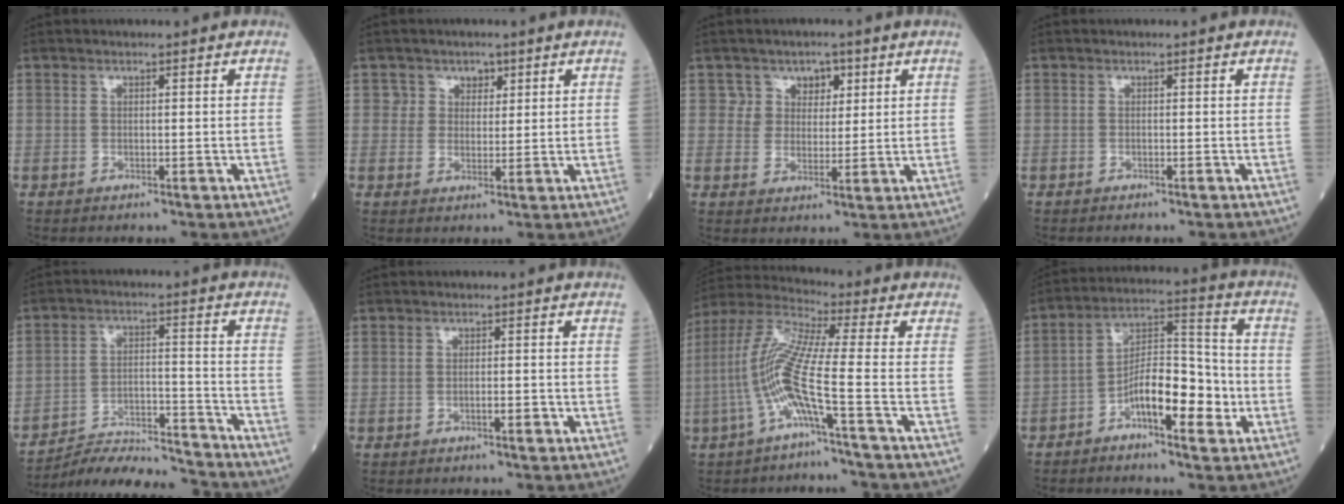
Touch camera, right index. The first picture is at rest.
{"total": 3.2, "force": [1.6, 2.8, 0.1], "torque": [0.018, -0.003, 0.019]}
{"total": 4.3, "force": [2.1, 3.7, 0.5], "torque": [0.010, 0.007, 0.031]}
{"total": 1.0, "force": [-0.8, 0.0, 0.5], "torque": [-0.005, -0.001, -0.007]}
{"total": 12.0, "force": [-11.9, -0.3, 1.7], "torque": [-0.029, 0.012, -0.204]}
{"total": 1.4, "force": [-0.7, 0.2, 1.2], "torque": [-0.020, 0.001, -0.011]}
{"total": 11.0, "force": [-3.5, -0.8, 10.4], "torque": [-0.233, 0.007, -0.080]}
{"total": 10.6, "force": [-4.1, 3.5, 9.1], "torque": [-0.156, 0.022, -0.071]}